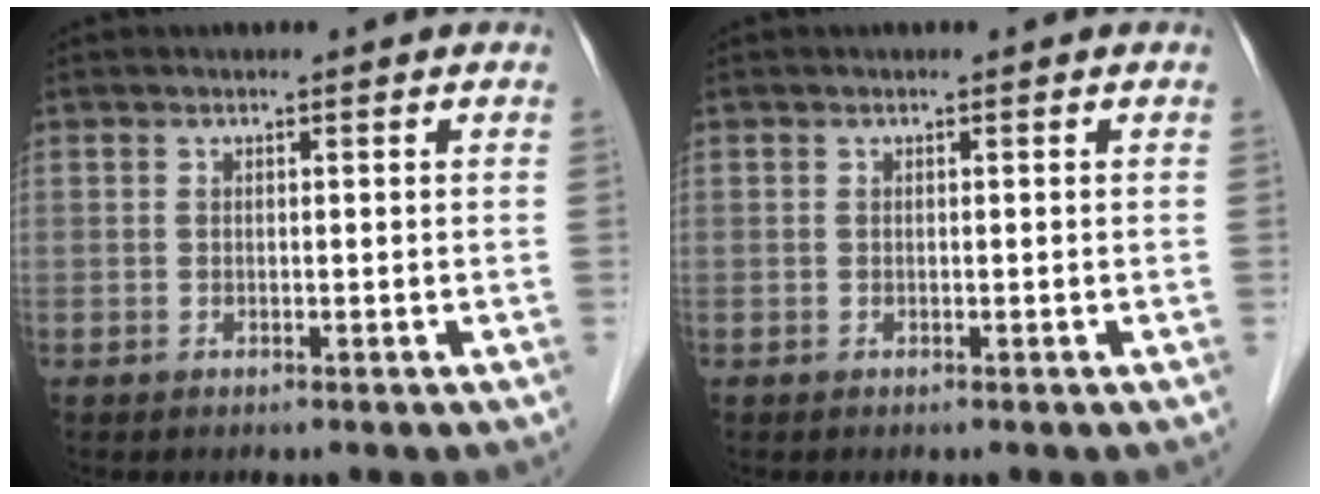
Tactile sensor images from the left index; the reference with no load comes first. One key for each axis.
{"total": 0.0}